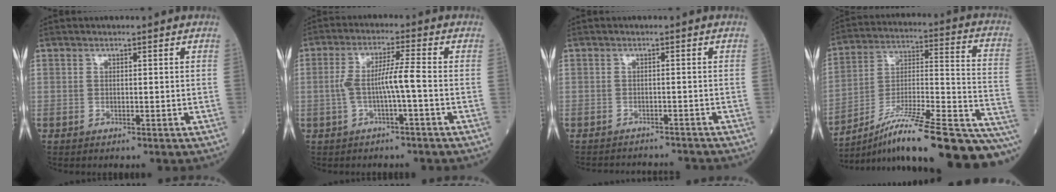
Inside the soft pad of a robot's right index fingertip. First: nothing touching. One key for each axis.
{"total": 5.7, "fx": -1.2, "fy": -0.1, "fz": 5.5, "tx": -0.113, "ty": 0.016, "tz": -0.021}
{"total": 8.0, "fx": -7.9, "fy": 0.7, "fz": 1.3, "tx": -0.013, "ty": 0.003, "tz": -0.101}
{"total": 27.2, "fx": -20.4, "fy": 2.4, "fz": 17.9, "tx": -0.199, "ty": 0.014, "tz": -0.319}